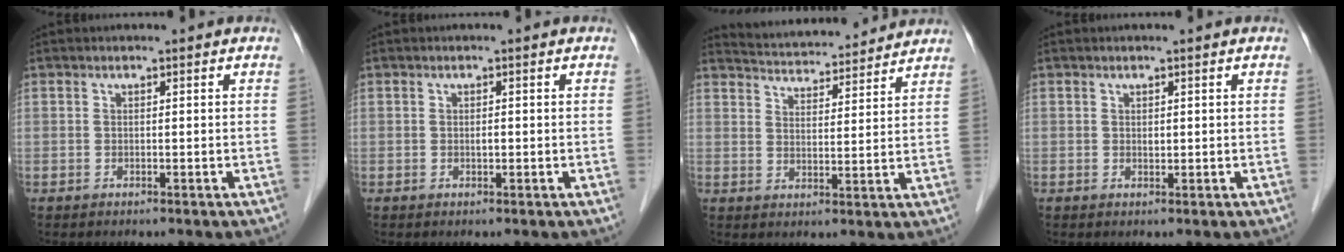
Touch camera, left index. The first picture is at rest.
{"total": 0.6, "force": [-0.3, 0.2, 0.5], "torque": [-0.010, -0.003, -0.005]}
{"total": 12.7, "force": [12.2, 1.7, 3.1], "torque": [-0.051, 0.015, 0.175]}
{"total": 0.5, "force": [0.0, 0.3, 0.5], "torque": [-0.007, -0.004, 0.001]}